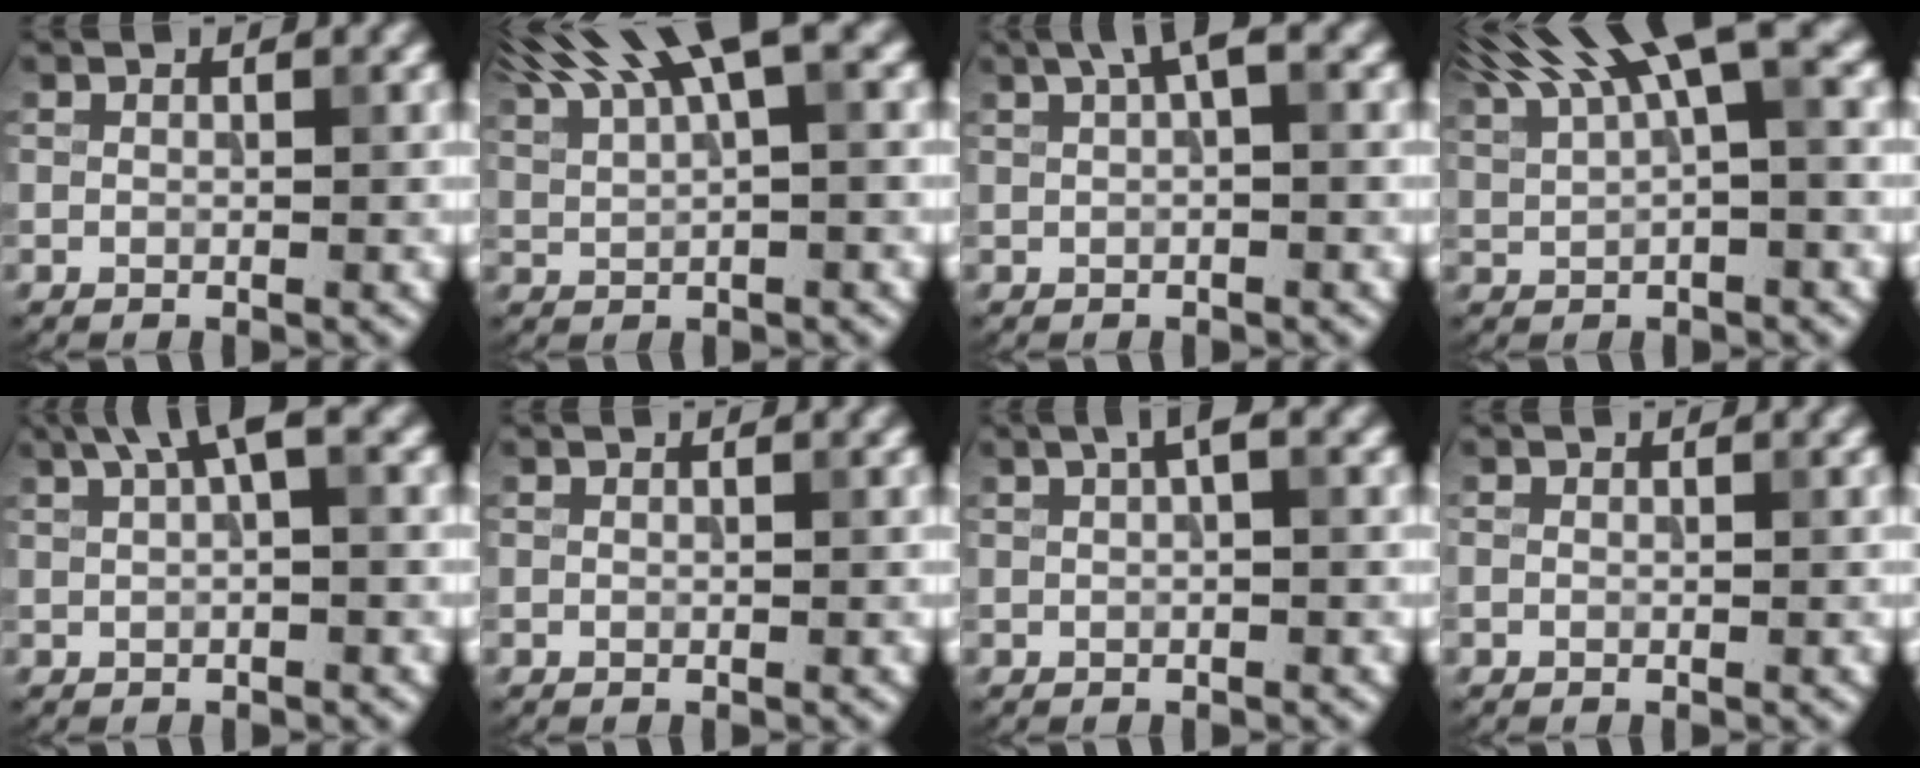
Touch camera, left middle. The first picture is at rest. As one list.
[{"total": 8.6, "force": [5.3, 2.1, 6.4], "torque": [-0.119, 0.022, 0.098]}, {"total": 2.4, "force": [1.1, 0.4, 2.1], "torque": [-0.033, 0.010, 0.018]}, {"total": 9.2, "force": [5.0, 2.5, 7.3], "torque": [-0.134, 0.028, 0.090]}, {"total": 3.3, "force": [1.6, 0.6, 2.8], "torque": [-0.045, 0.008, 0.027]}, {"total": 0.0}, {"total": 1.6, "force": [0.6, 0.2, 1.5], "torque": [-0.026, 0.009, 0.009]}, {"total": 0.0}]